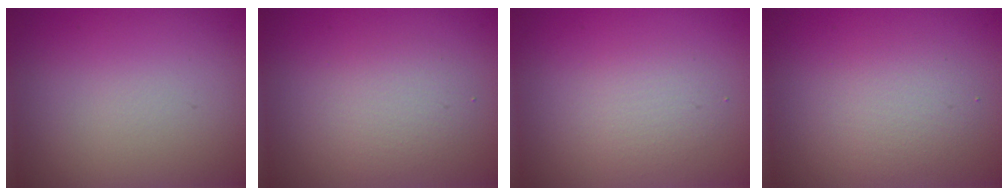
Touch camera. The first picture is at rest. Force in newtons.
{"total": 2.4, "press": 2.4, "slide": 0.1}
{"total": 1.9, "press": 1.9, "slide": 0.1}
{"total": 2.4, "press": 2.4, "slide": 0.2}